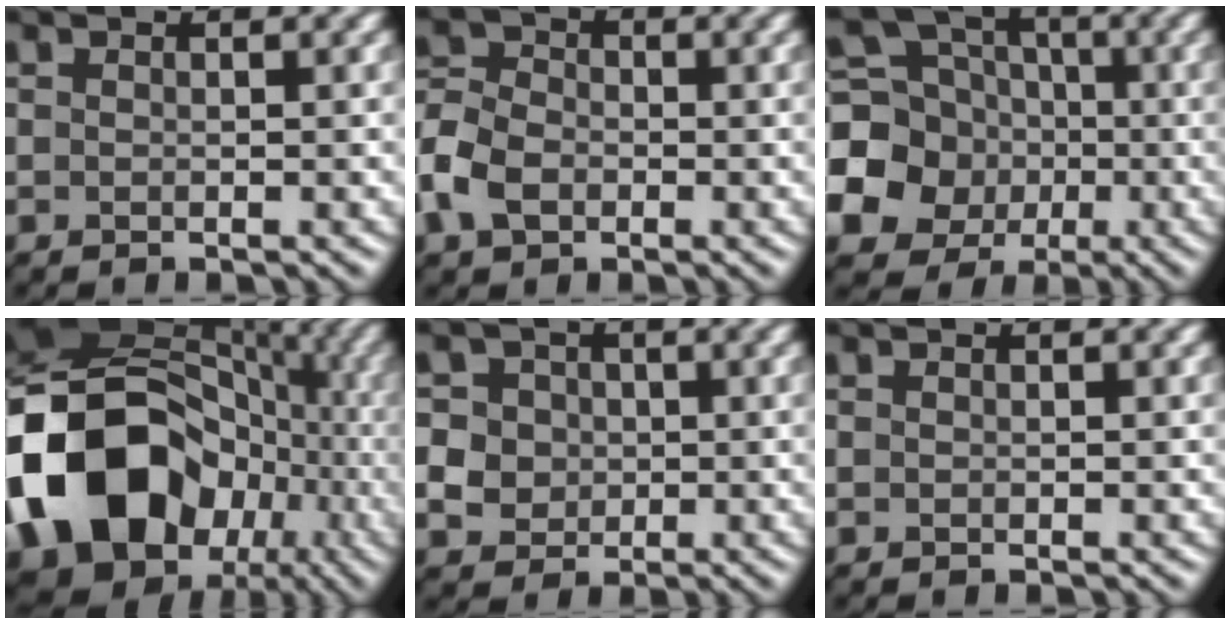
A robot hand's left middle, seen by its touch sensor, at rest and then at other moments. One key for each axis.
{"total": 5.6, "fx": -2.1, "fy": 4.1, "fz": 3.2, "tx": -0.076, "ty": 0.003, "tz": -0.056}
{"total": 12.2, "fx": -2.6, "fy": 11.0, "fz": 4.5, "tx": -0.131, "ty": -0.020, "tz": -0.064}
{"total": 20.5, "fx": -4.3, "fy": 16.3, "fz": 11.7, "tx": -0.232, "ty": 0.011, "tz": -0.080}
{"total": 7.3, "fx": 1.0, "fy": 6.7, "fz": 2.6, "tx": -0.058, "ty": 0.031, "tz": 0.000}
{"total": 0.0}